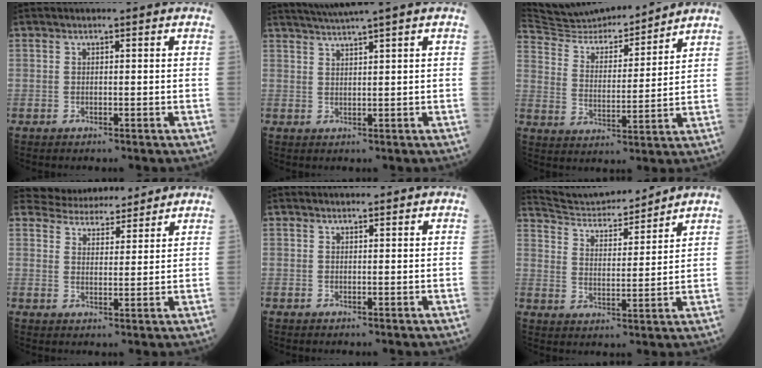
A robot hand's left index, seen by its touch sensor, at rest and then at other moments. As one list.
[{"total": 4.2, "force": [3.4, -1.6, 1.8], "torque": [-0.038, 0.007, 0.071]}, {"total": 18.2, "force": [17.5, 2.7, 4.1], "torque": [-0.081, 0.006, 0.289]}, {"total": 8.4, "force": [8.2, 1.8, 0.6], "torque": [-0.010, 0.016, 0.118]}, {"total": 1.8, "force": [1.8, 0.2, 0.2], "torque": [-0.007, 0.013, 0.025]}, {"total": 11.5, "force": [11.4, 0.1, 1.7], "torque": [-0.042, 0.009, 0.194]}]